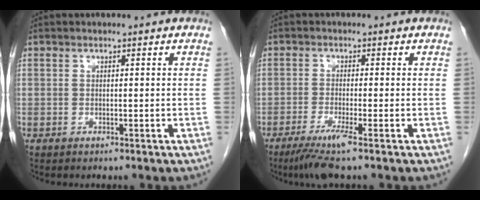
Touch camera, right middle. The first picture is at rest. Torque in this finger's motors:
{"motor_torque": [0.71, -0.64, 0.33, 0.08]}